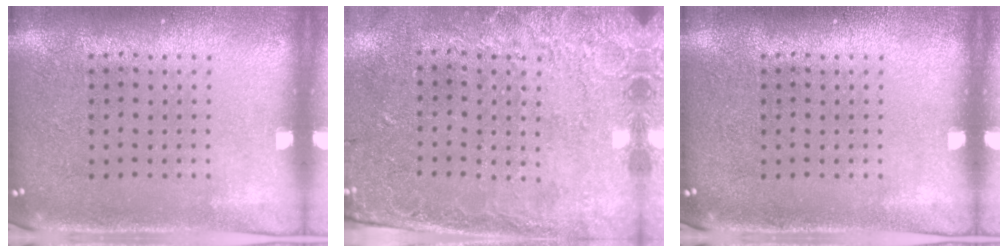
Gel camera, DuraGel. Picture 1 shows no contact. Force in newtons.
{"total": 2.6, "press": 1.9, "slide": 1.8}
{"total": 0.0}